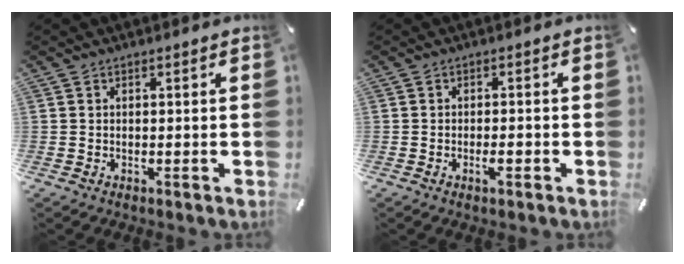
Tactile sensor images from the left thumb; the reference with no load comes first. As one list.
[{"total": 2.5, "force": [-1.0, 0.8, 2.1], "torque": [-0.036, 0.004, -0.019]}]